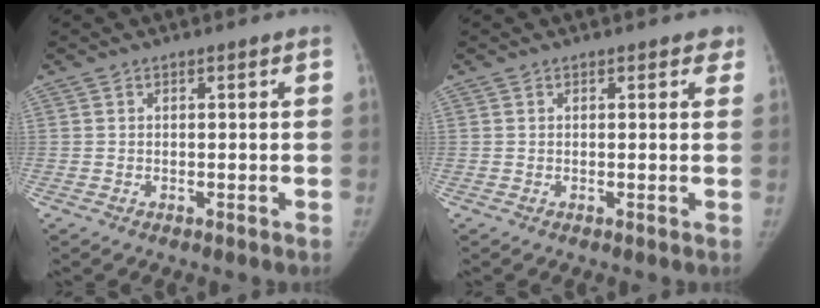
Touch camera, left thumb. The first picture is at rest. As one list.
[{"total": 1.5, "force": [1.0, 0.9, 0.6], "torque": [0.012, -0.002, 0.003]}]